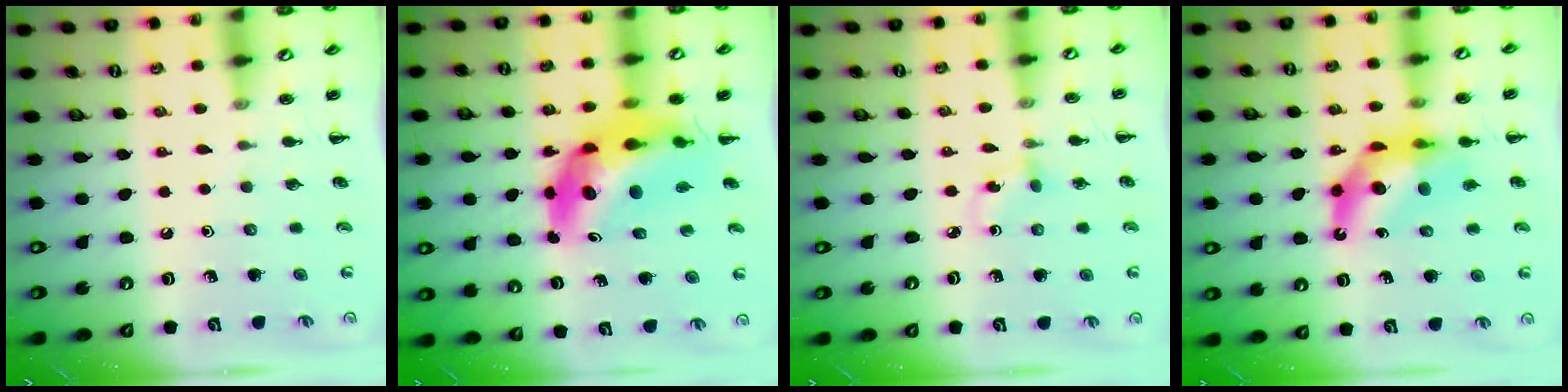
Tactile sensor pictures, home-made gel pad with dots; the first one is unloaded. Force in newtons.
{"total": 12.4, "press": 11.9, "slide": 3.4}
{"total": 1.9, "press": 1.7, "slide": 0.7}
{"total": 11.4, "press": 10.9, "slide": 3.4}